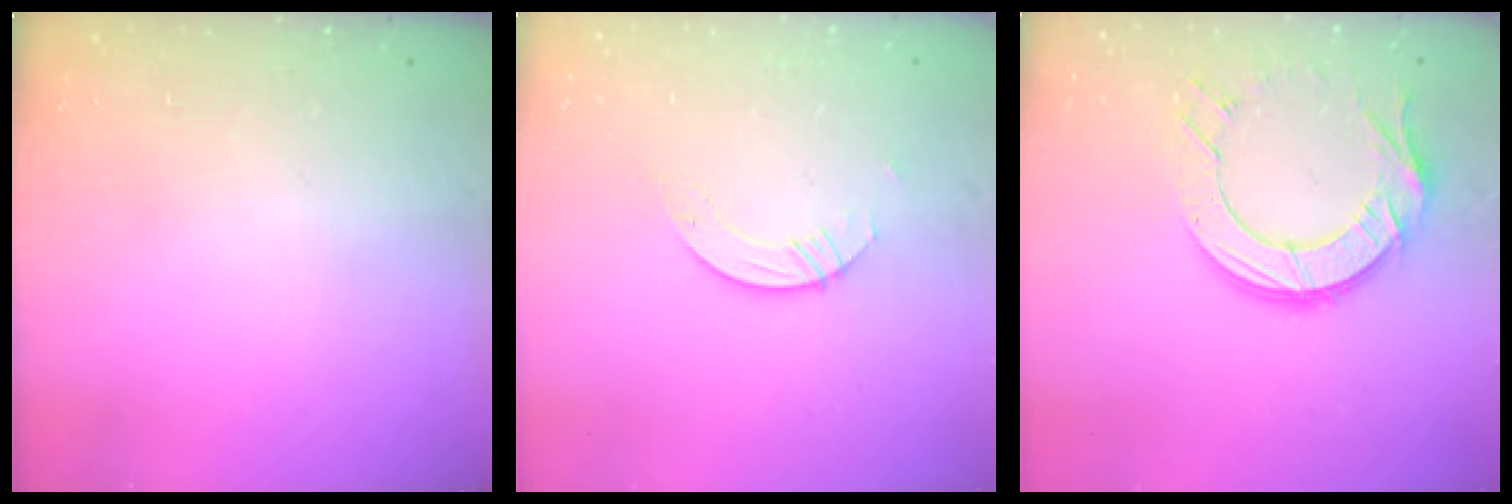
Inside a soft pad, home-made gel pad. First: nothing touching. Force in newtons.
{"total": 2.8, "press": 2.8, "slide": 0.2}
{"total": 12.8, "press": 12.7, "slide": 1.1}